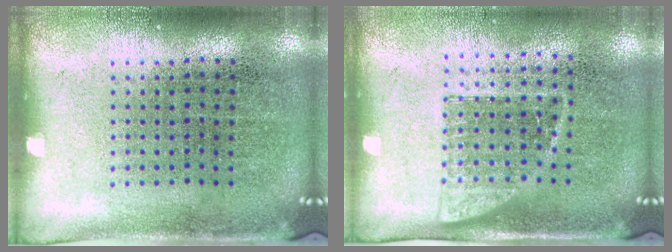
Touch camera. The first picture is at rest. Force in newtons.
{"total": 1.3, "press": 1.1, "slide": 0.7}